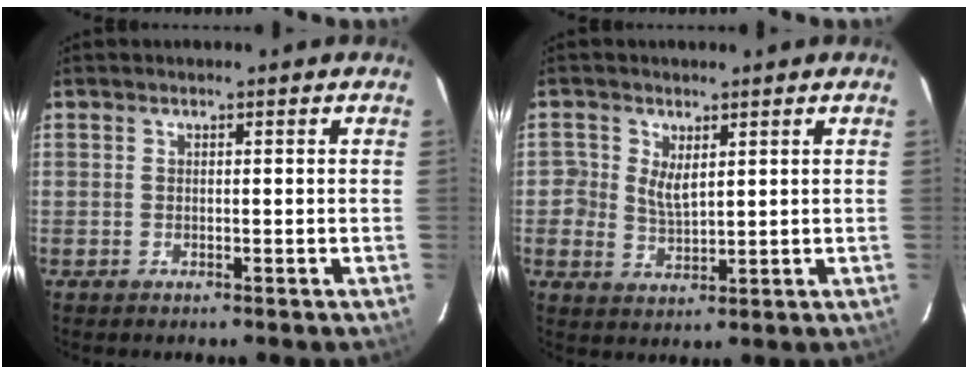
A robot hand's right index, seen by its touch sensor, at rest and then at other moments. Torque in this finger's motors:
{"motor_torque": [0.09, 0.09, 0.01, 0.04]}